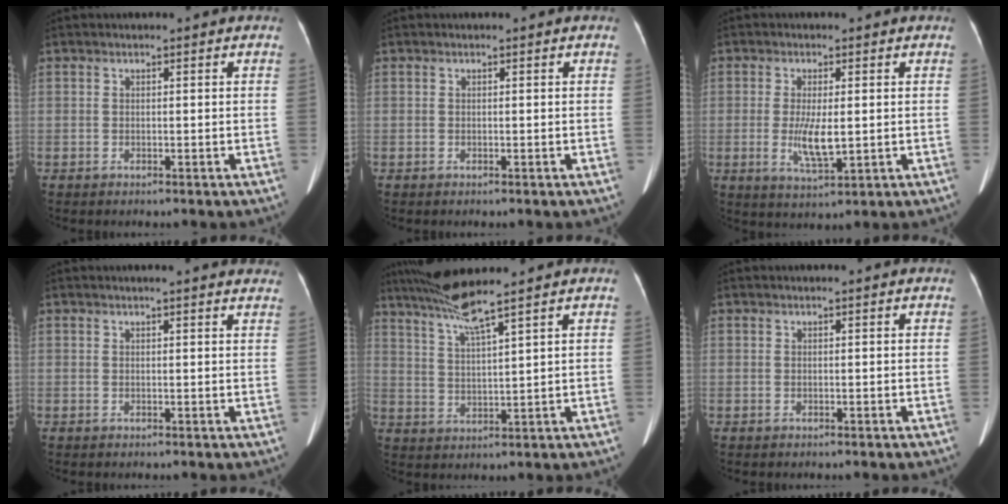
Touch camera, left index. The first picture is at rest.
{"total": 0.0}
{"total": 5.4, "force": [-0.5, 1.3, 5.2], "torque": [-0.105, -0.013, -0.008]}
{"total": 8.5, "force": [7.8, 1.0, 3.3], "torque": [-0.027, 0.008, 0.069]}
{"total": 7.5, "force": [6.1, -1.6, 4.0], "torque": [-0.081, 0.001, 0.116]}
{"total": 0.0}